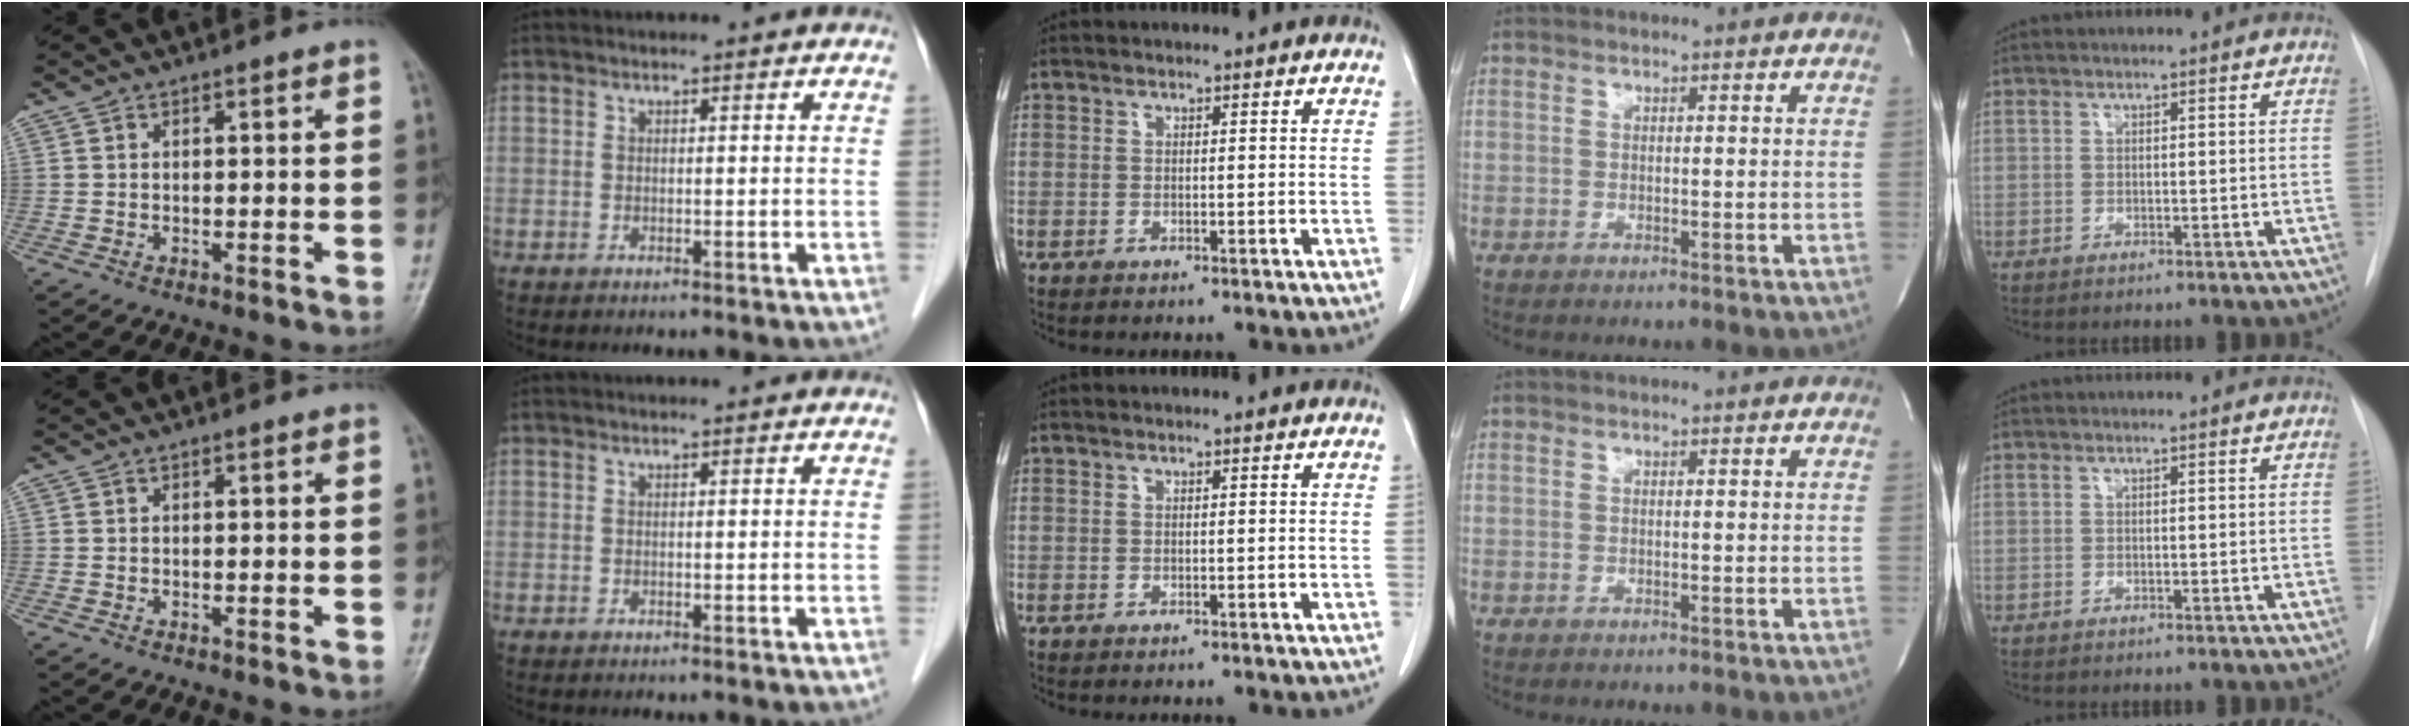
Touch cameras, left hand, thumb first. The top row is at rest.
{}